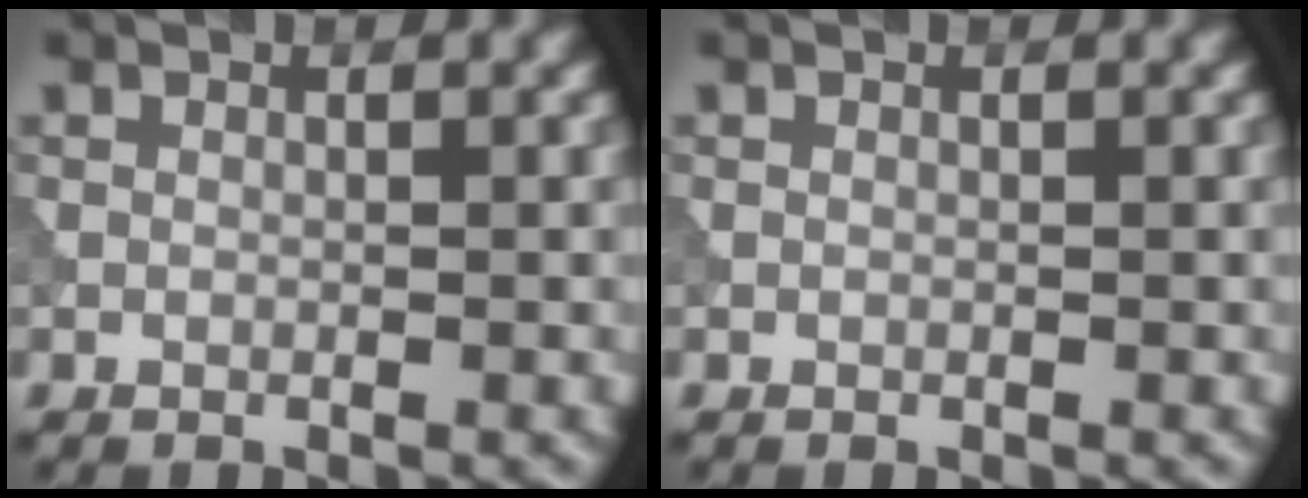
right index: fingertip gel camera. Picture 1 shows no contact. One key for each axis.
{"total": 0.0}